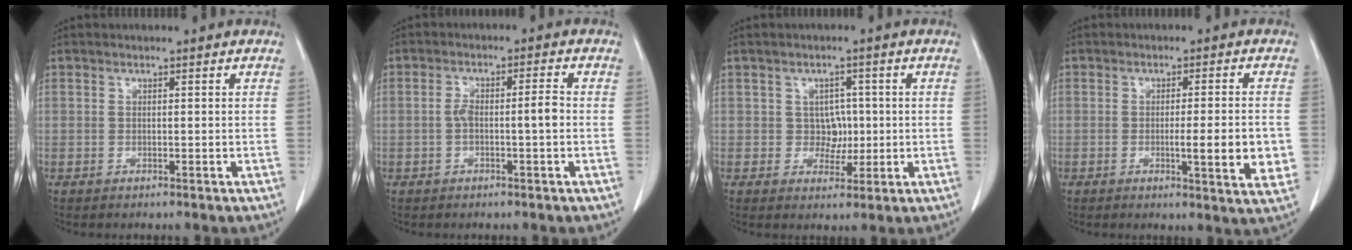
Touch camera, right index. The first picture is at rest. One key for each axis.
{"total": 4.2, "fx": -0.6, "fy": 0.6, "fz": 4.1, "tx": -0.077, "ty": 0.015, "tz": -0.007}
{"total": 3.3, "fx": 0.1, "fy": 3.0, "fz": 1.3, "tx": -0.009, "ty": 0.005, "tz": 0.003}
{"total": 7.8, "fx": -1.3, "fy": 0.6, "fz": 7.6, "tx": -0.097, "ty": -0.010, "tz": -0.017}